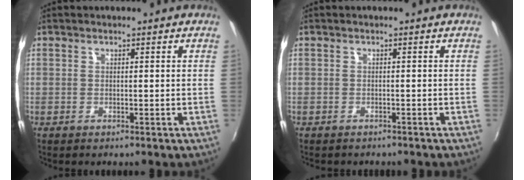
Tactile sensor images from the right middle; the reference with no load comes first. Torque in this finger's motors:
{"motor_torque": [0.09, -0.13, 0.01, 0.03]}